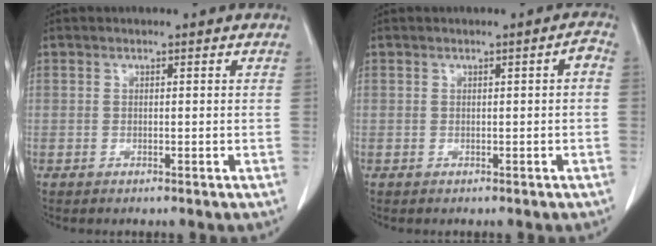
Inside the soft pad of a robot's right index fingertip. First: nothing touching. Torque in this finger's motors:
{"motor_torque": [0.21, -0.05, 0.09, 0.02]}